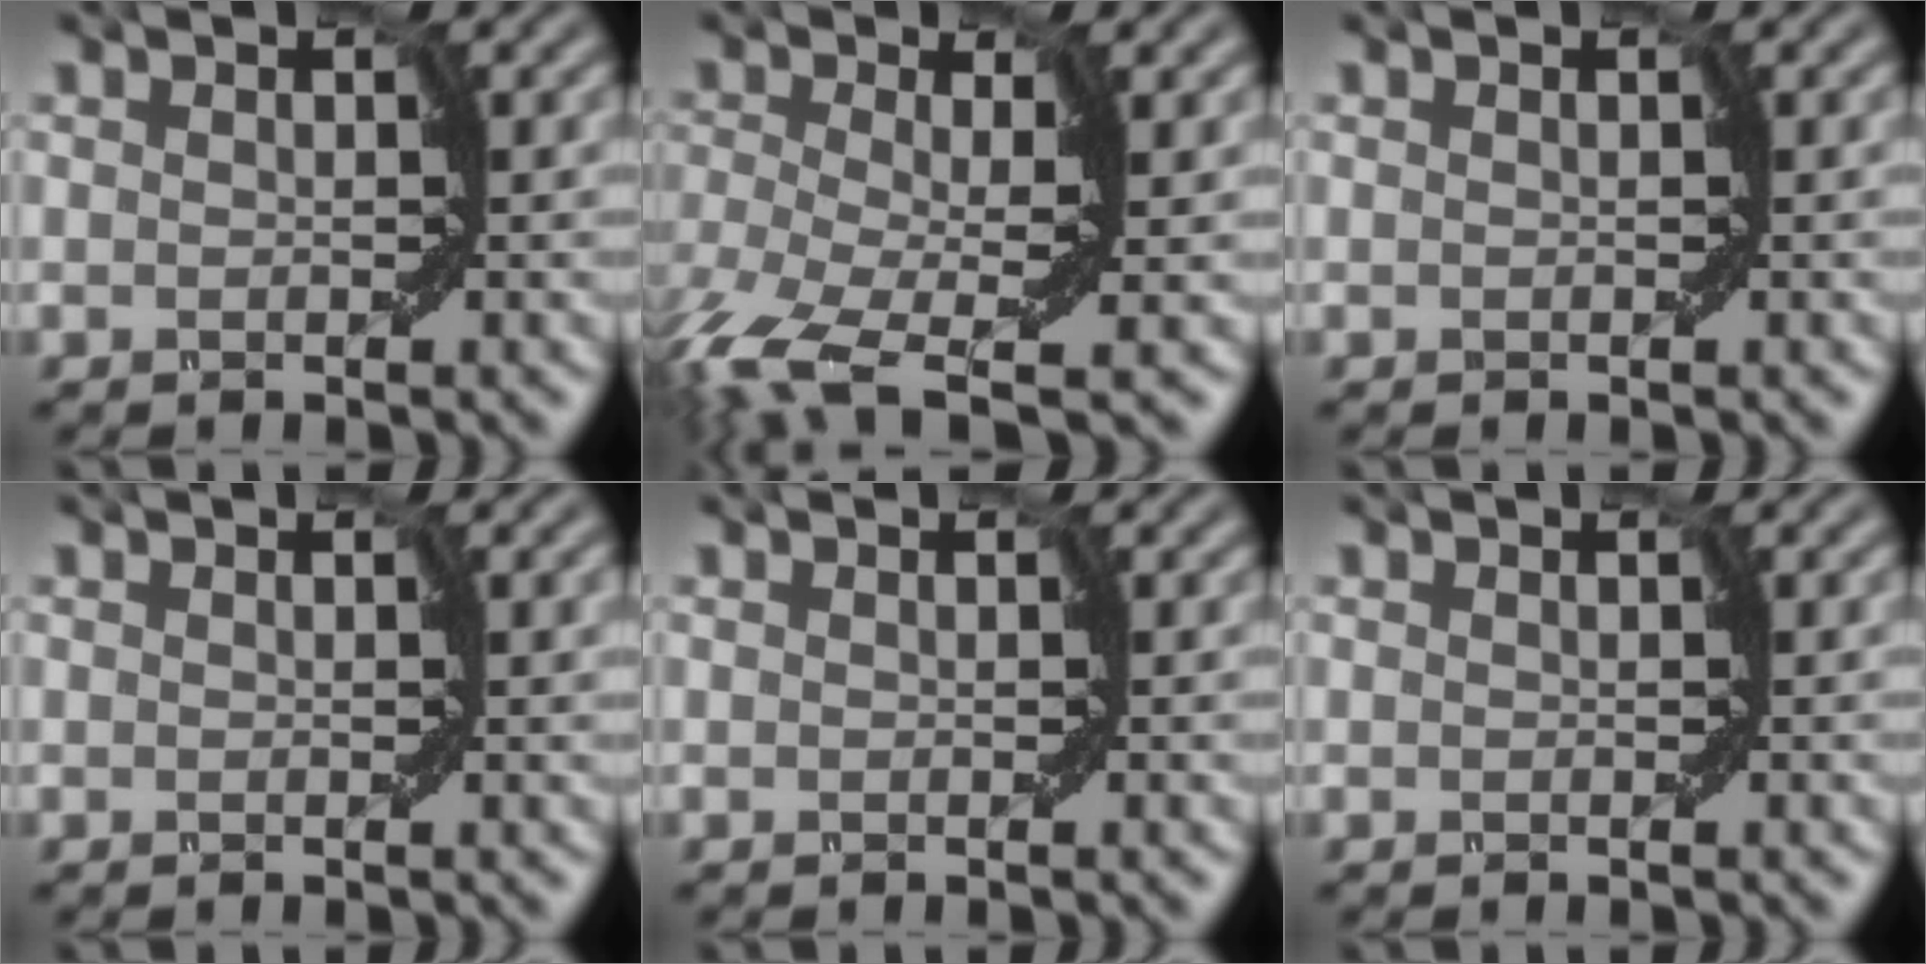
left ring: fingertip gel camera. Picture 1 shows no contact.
{"total": 8.6, "force": [-4.3, 4.0, 6.3], "torque": [-0.140, -0.022, -0.088]}
{"total": 0.0}
{"total": 1.2, "force": [0.0, 0.3, 1.1], "torque": [-0.020, -0.002, -0.005]}
{"total": 0.0}
{"total": 0.0}